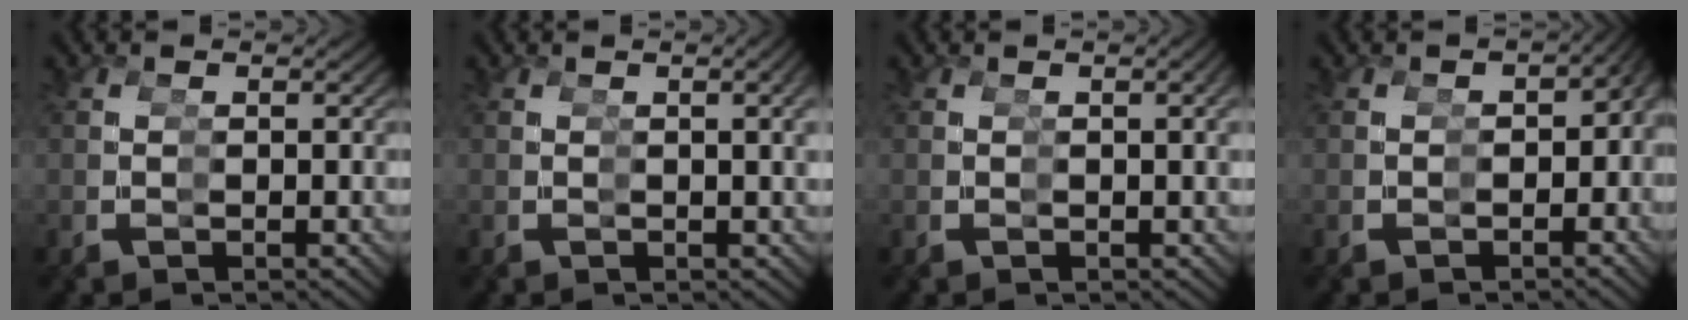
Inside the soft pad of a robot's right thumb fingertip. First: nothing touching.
{"total": 1.8, "force": [0.4, -0.3, 1.7], "torque": [-0.024, 0.010, 0.008]}
{"total": 1.2, "force": [0.2, -0.4, 1.1], "torque": [-0.016, 0.008, 0.005]}
{"total": 3.4, "force": [-1.0, 2.4, 2.3], "torque": [-0.018, -0.009, -0.010]}